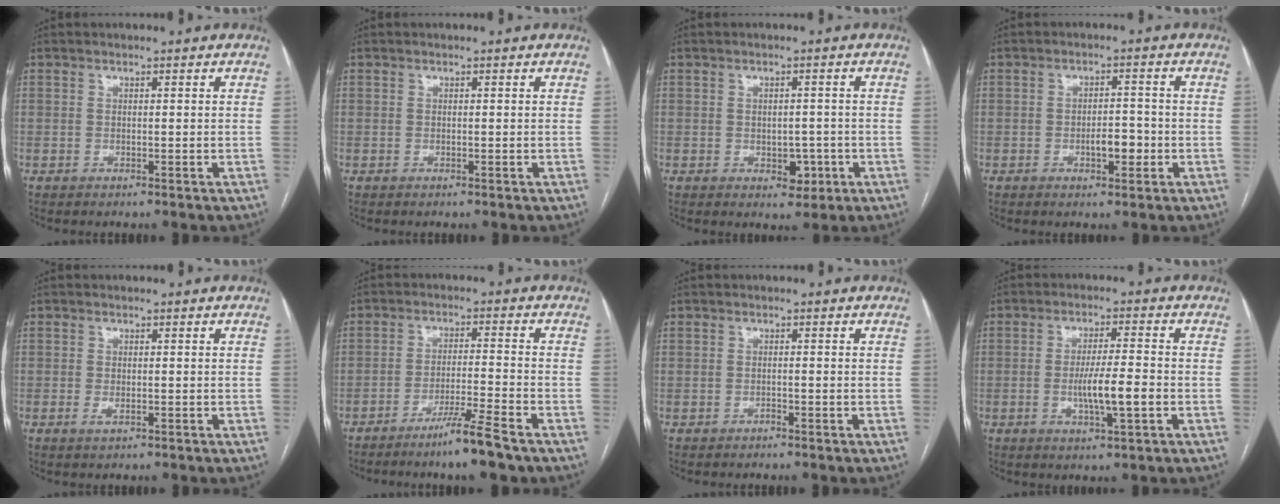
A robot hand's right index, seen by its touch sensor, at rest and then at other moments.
{"total": 0.0}
{"total": 3.5, "force": [-1.1, 2.3, 2.3], "torque": [-0.023, 0.005, -0.005]}
{"total": 3.9, "force": [-1.3, 1.5, 3.3], "torque": [-0.049, 0.004, -0.017]}
{"total": 1.2, "force": [-0.4, 0.5, 0.9], "torque": [-0.016, -0.001, -0.004]}
{"total": 6.9, "force": [-5.0, -0.7, 4.6], "torque": [-0.079, -0.017, -0.094]}
{"total": 0.5, "force": [-0.4, 0.3, 0.1], "torque": [-0.002, 0.000, -0.009]}
{"total": 6.7, "force": [-1.6, 0.4, 6.5], "torque": [-0.120, -0.007, -0.027]}